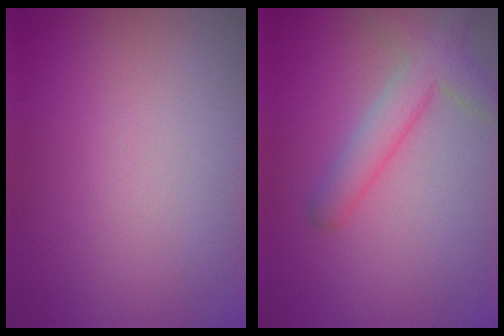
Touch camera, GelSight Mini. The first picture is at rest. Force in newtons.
{"total": 3.7, "press": 3.7, "slide": 0.1}